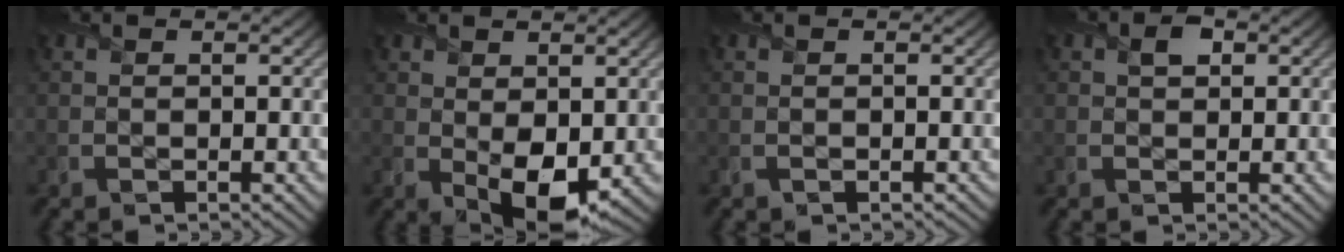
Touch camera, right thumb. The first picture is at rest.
{"total": 6.0, "force": [0.1, 3.8, 4.6], "torque": [-0.089, -0.018, 0.011]}
{"total": 0.5, "force": [-0.2, 0.5, 0.1], "torque": [0.001, -0.006, -0.003]}
{"total": 2.0, "force": [0.7, 1.4, 1.2], "torque": [-0.022, 0.003, 0.009]}